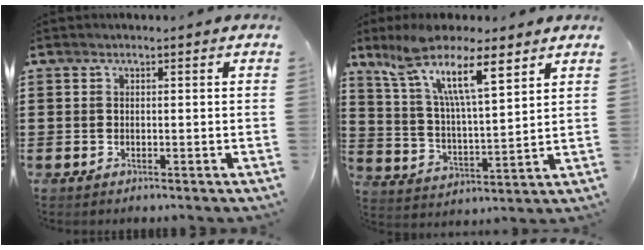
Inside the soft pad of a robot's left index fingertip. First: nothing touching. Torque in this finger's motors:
{"motor_torque": [0.26, 0.19, 0.48, 0.17]}